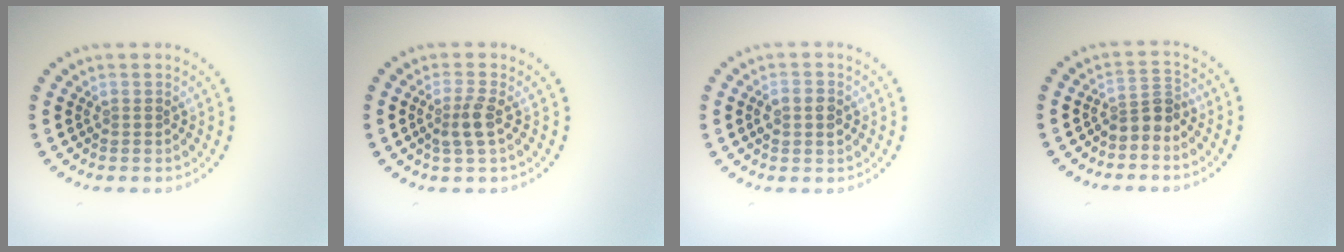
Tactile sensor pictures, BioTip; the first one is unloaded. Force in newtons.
{"total": 2.2, "press": 1.9, "slide": 1.2}
{"total": 2.6, "press": 2.6, "slide": 0.1}
{"total": 2.4, "press": 1.8, "slide": 1.6}